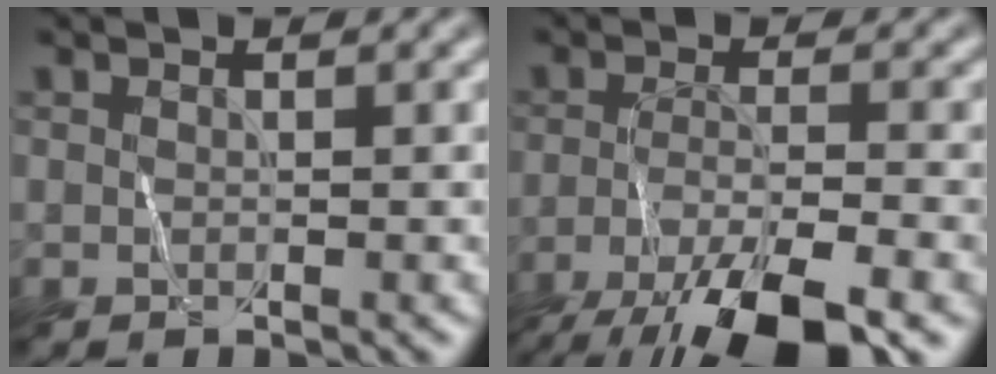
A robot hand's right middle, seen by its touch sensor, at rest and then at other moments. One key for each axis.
{"total": 9.3, "fx": -6.0, "fy": 1.8, "fz": 6.8, "tx": -0.111, "ty": -0.003, "tz": -0.110}